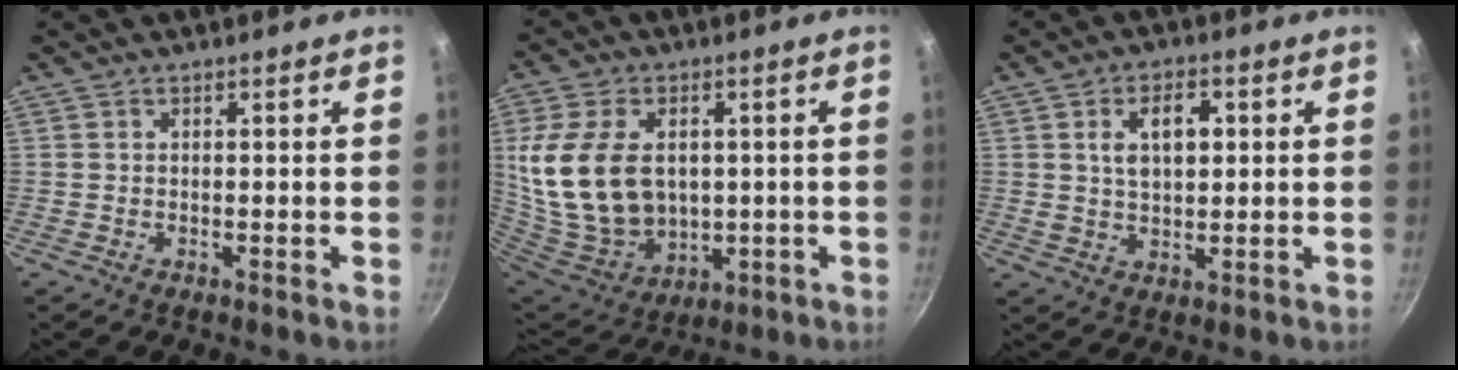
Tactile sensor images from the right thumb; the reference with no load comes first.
{"total": 21.3, "force": [1.8, 14.9, 15.2], "torque": [-0.290, -0.008, 0.054]}
{"total": 7.6, "force": [1.7, 4.5, 5.9], "torque": [-0.082, 0.002, 0.029]}